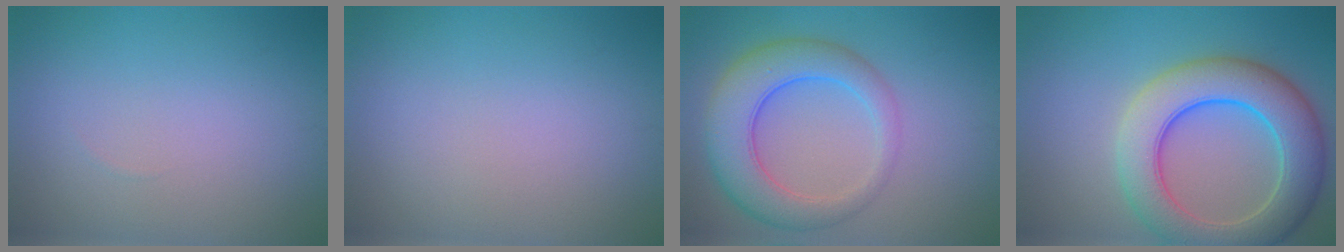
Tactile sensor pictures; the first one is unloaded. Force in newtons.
{"total": 0.0}
{"total": 6.7, "press": 6.7, "slide": 0.2}
{"total": 8.8, "press": 8.8, "slide": 0.4}